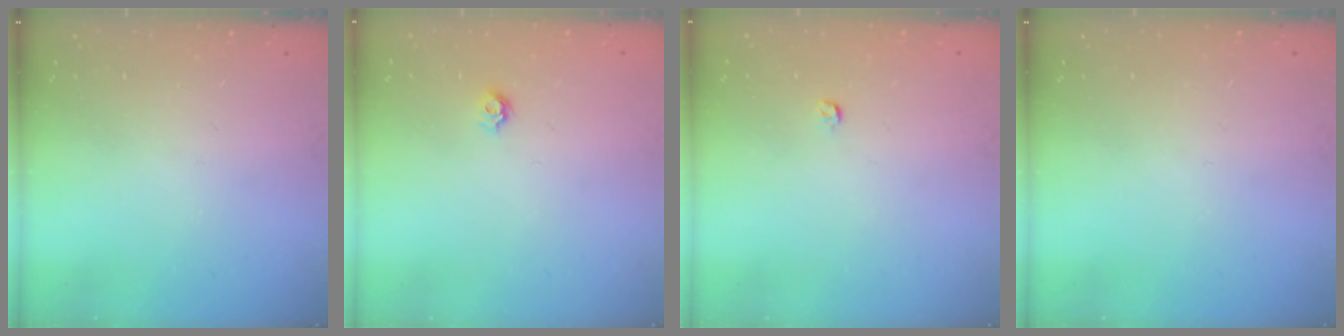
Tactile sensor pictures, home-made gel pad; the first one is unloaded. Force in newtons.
{"total": 4.6, "press": 4.6, "slide": 0.6}
{"total": 3.0, "press": 2.9, "slide": 0.4}
{"total": 0.0}